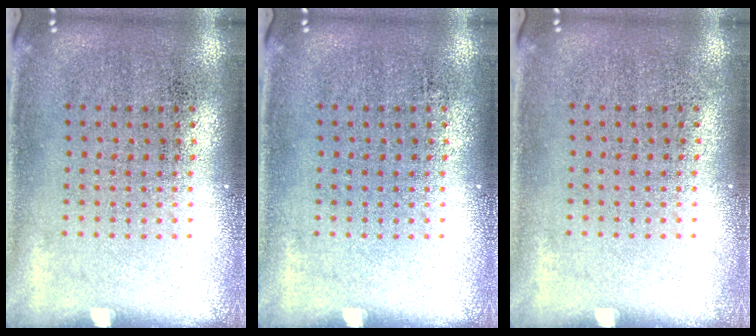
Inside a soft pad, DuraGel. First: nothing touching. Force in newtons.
{"total": 0.0}
{"total": 0.0}